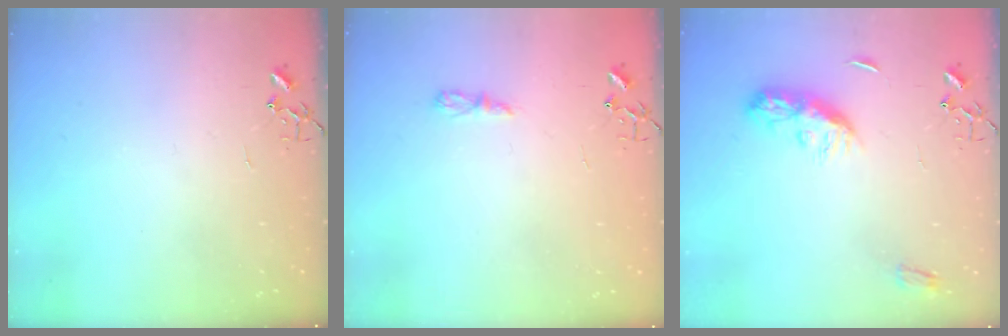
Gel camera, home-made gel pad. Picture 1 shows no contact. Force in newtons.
{"total": 5.2, "press": 5.1, "slide": 0.8}
{"total": 9.9, "press": 9.9, "slide": 0.0}